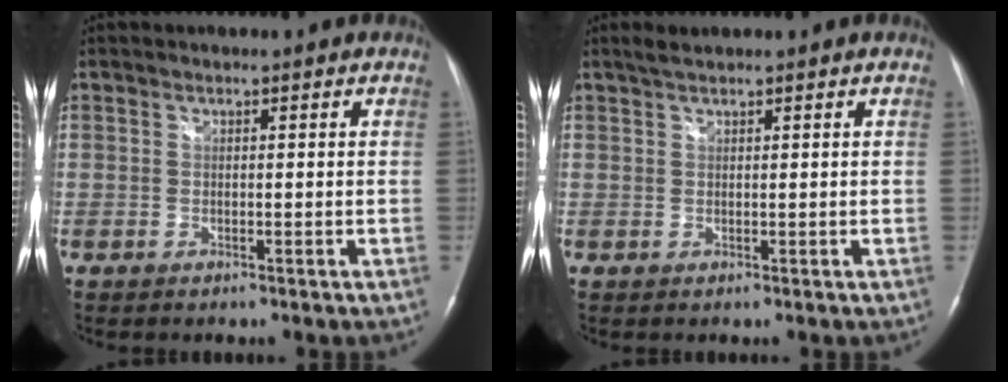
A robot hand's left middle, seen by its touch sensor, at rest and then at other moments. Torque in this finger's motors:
{"motor_torque": [0.18, -0.14, -0.03, 0.01]}